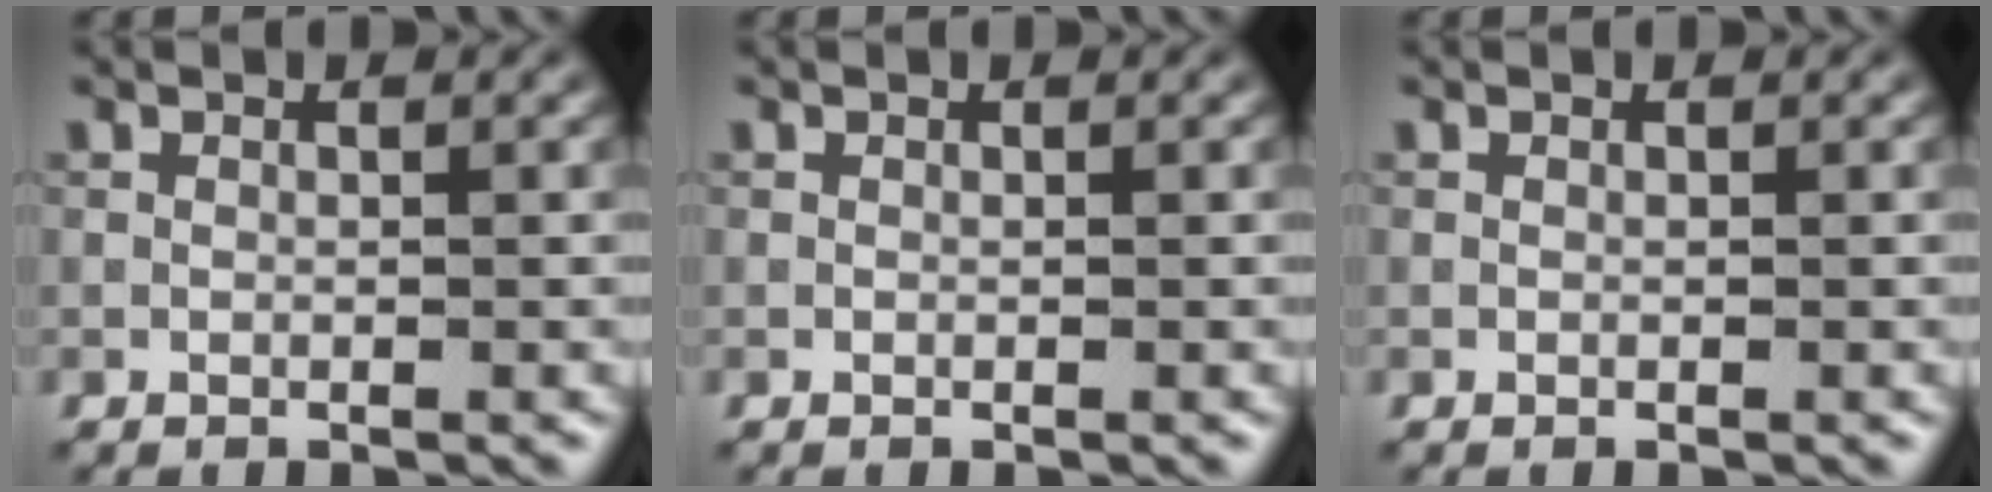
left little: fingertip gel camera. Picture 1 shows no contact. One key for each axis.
{"total": 0.0}
{"total": 0.0}